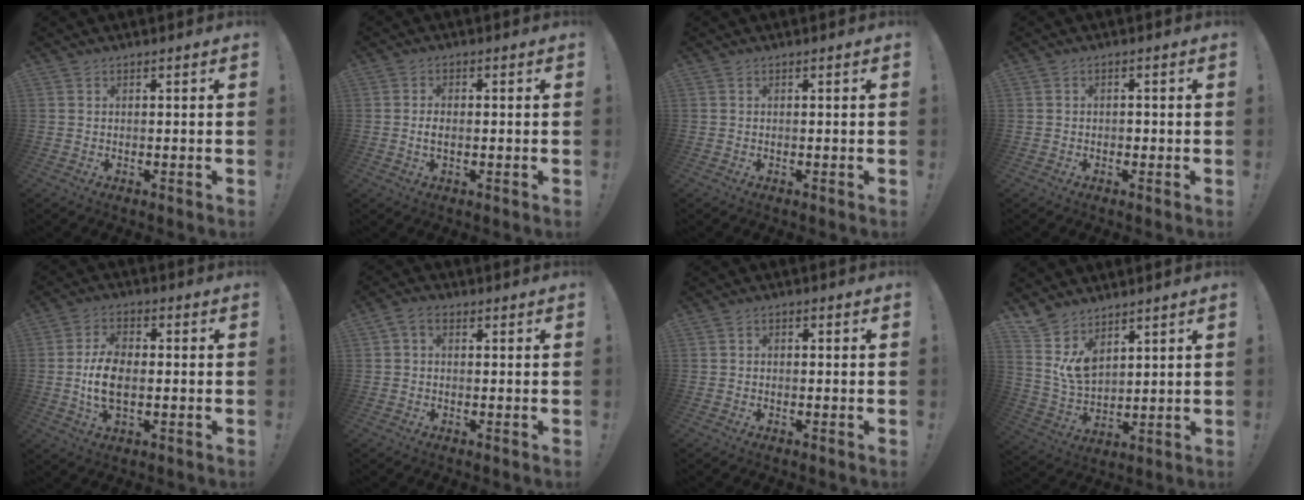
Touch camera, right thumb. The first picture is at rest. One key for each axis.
{"total": 2.2, "fx": -0.1, "fy": 1.1, "fz": 1.9, "tx": -0.041, "ty": 0.004, "tz": -0.004}
{"total": 0.0}
{"total": 1.4, "fx": -0.8, "fy": 1.0, "fz": 0.6, "tx": -0.010, "ty": 0.004, "tz": -0.016}
{"total": 9.2, "fx": -0.6, "fy": 5.4, "fz": 7.4, "tx": -0.133, "ty": -0.006, "tz": -0.013}
{"total": 3.0, "fx": 0.6, "fy": 2.0, "fz": 2.2, "tx": -0.039, "ty": 0.002, "tz": 0.011}
{"total": 1.3, "fx": -0.8, "fy": 0.8, "fz": 0.7, "tx": -0.009, "ty": 0.005, "tz": -0.016}
{"total": 9.3, "fx": 5.9, "fy": 5.5, "fz": 4.5, "tx": -0.086, "ty": -0.036, "tz": 0.122}